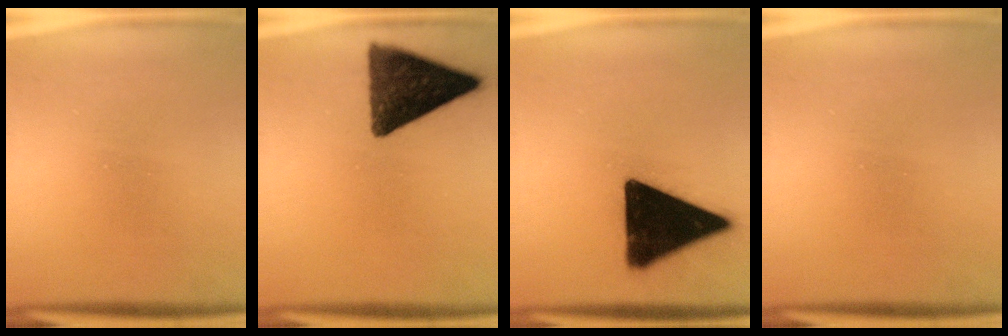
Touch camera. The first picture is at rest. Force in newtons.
{"total": 13.8}
{"total": 19.7}
{"total": 0.0}